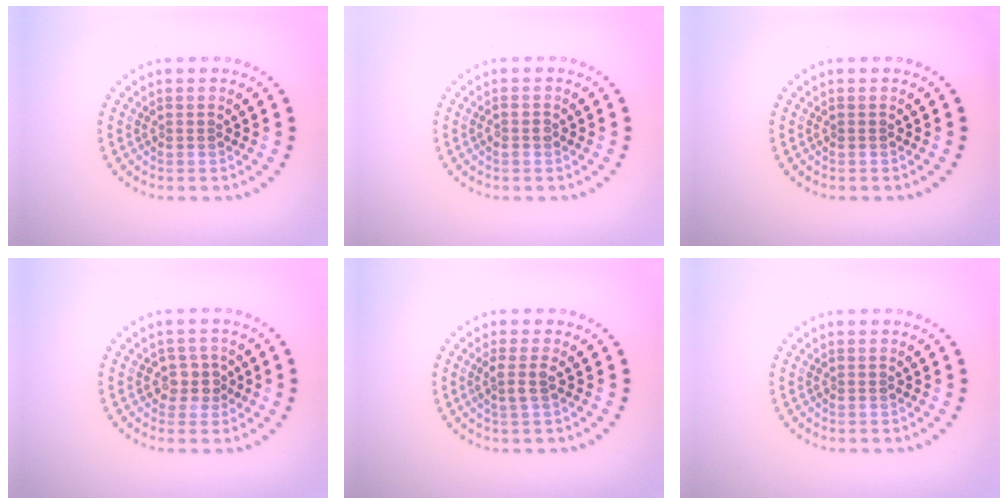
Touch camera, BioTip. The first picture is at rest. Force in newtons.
{"total": 0.9, "press": 0.8, "slide": 0.4}
{"total": 0.0}
{"total": 2.0, "press": 1.7, "slide": 1.2}
{"total": 1.6, "press": 1.3, "slide": 0.9}
{"total": 0.0}